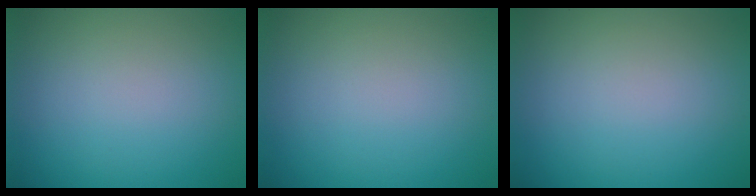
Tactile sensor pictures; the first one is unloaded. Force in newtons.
{"total": 0.0}
{"total": 0.0}